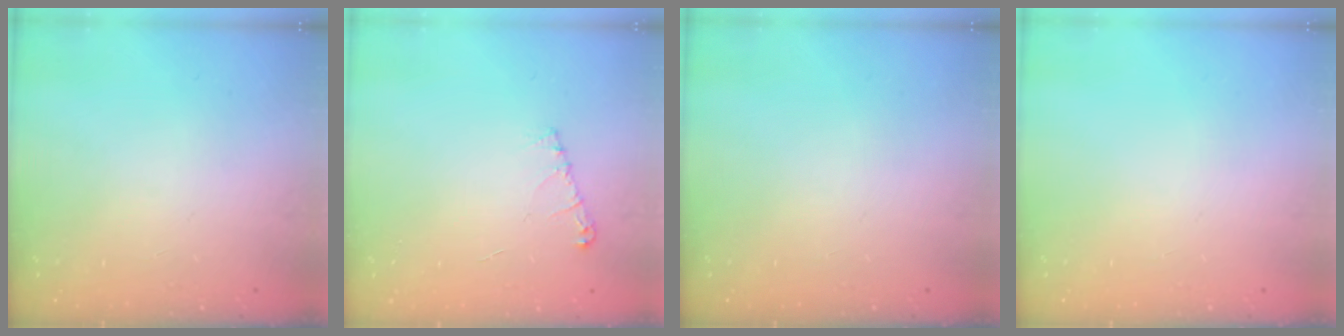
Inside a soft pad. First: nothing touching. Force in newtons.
{"total": 5.9, "press": 5.9, "slide": 0.7}
{"total": 0.0}
{"total": 0.0}